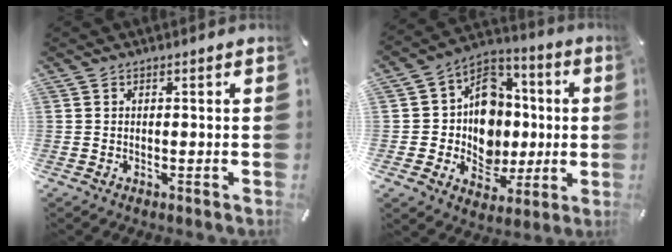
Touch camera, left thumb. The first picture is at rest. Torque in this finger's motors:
{"motor_torque": [0.50, 0.76, 0.83, 0.59, 0.14]}